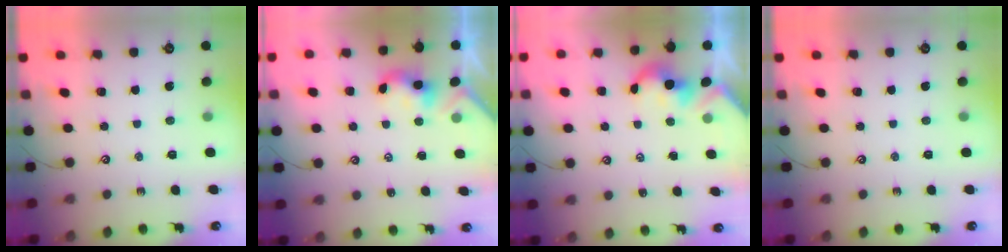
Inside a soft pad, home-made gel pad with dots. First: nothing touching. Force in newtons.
{"total": 2.2, "press": 2.2, "slide": 0.2}
{"total": 2.0, "press": 2.0, "slide": 0.4}
{"total": 0.0}